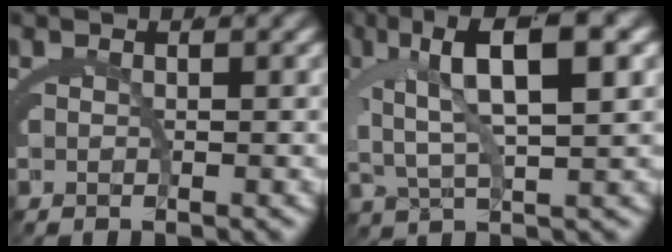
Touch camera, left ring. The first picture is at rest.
{"total": 8.1, "force": [2.2, 2.8, 7.3], "torque": [-0.136, 0.005, 0.044]}